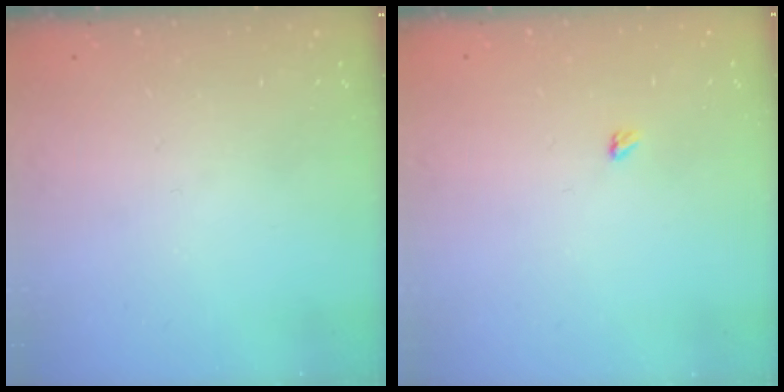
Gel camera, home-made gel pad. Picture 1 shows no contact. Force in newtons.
{"total": 2.4, "press": 2.4, "slide": 0.4}